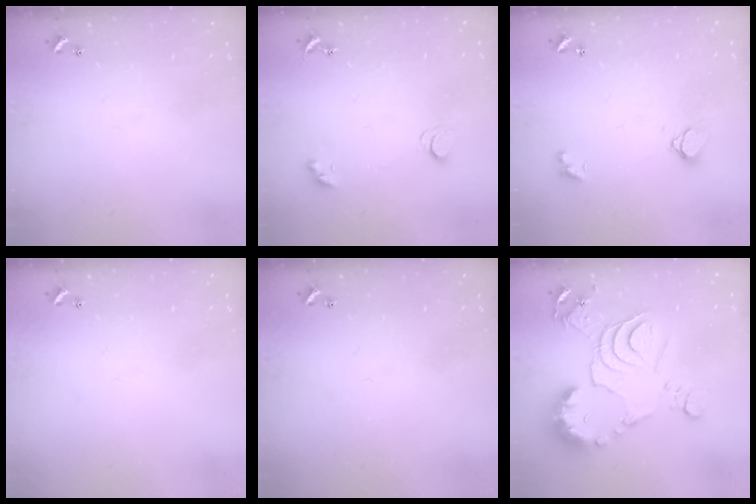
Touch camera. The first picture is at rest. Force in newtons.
{"total": 3.1, "press": 2.9, "slide": 1.1}
{"total": 2.1, "press": 2.0, "slide": 0.5}
{"total": 0.0}
{"total": 0.0}
{"total": 15.2, "press": 15.1, "slide": 1.6}